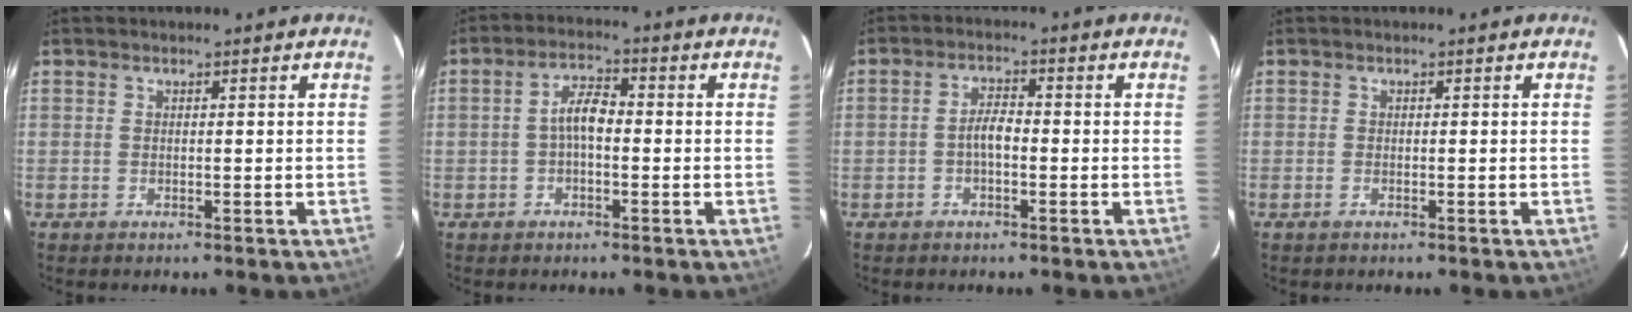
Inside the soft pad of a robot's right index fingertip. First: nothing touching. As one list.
[{"total": 4.2, "force": [-0.8, 1.8, 3.7], "torque": [-0.073, 0.015, -0.015]}, {"total": 3.1, "force": [-1.0, 1.2, 2.7], "torque": [-0.053, 0.010, -0.018]}, {"total": 0.6, "force": [-0.4, 0.2, 0.3], "torque": [-0.007, -0.001, -0.009]}]